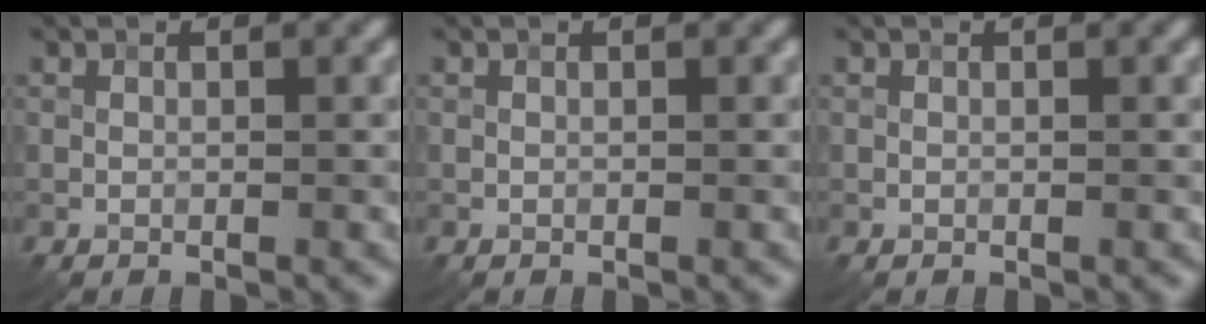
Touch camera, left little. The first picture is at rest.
{"total": 0.0}
{"total": 0.0}